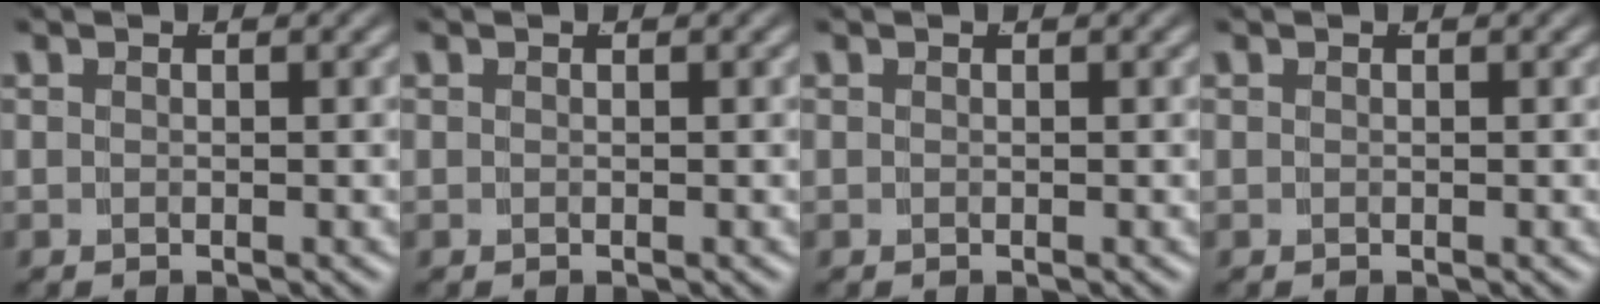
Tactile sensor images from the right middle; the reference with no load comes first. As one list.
[{"total": 0.0}, {"total": 0.0}, {"total": 0.0}]